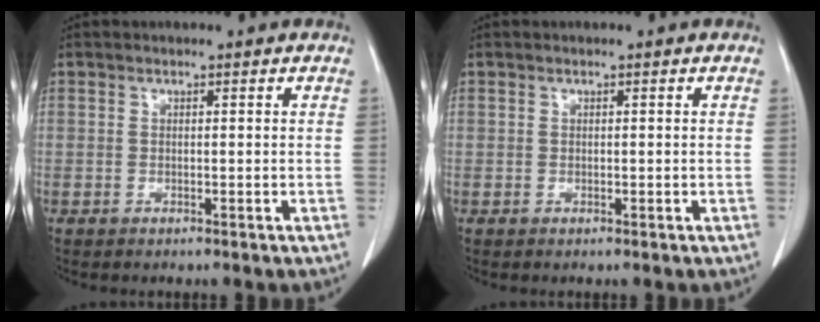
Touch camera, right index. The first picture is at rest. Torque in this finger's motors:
{"motor_torque": [-0.04, 0.03, -0.04, 0.00]}